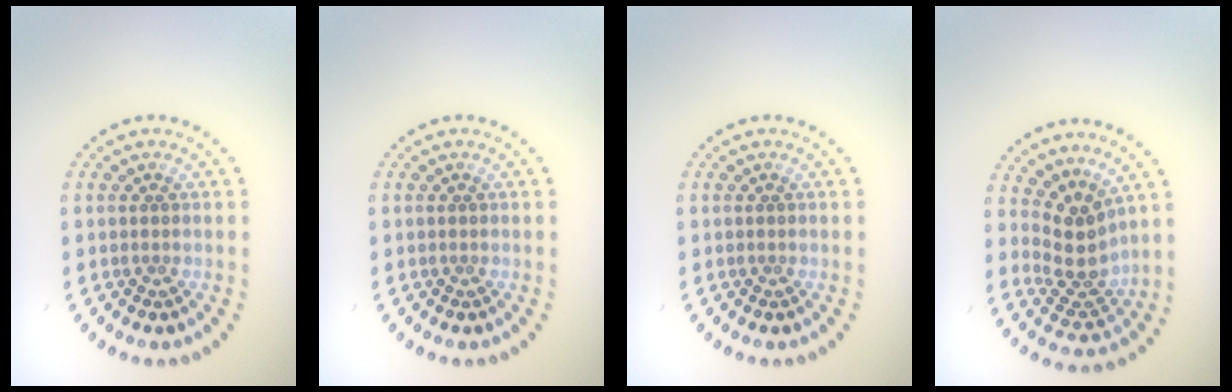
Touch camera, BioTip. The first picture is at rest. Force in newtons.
{"total": 0.0}
{"total": 0.0}
{"total": 3.6, "press": 2.9, "slide": 2.1}